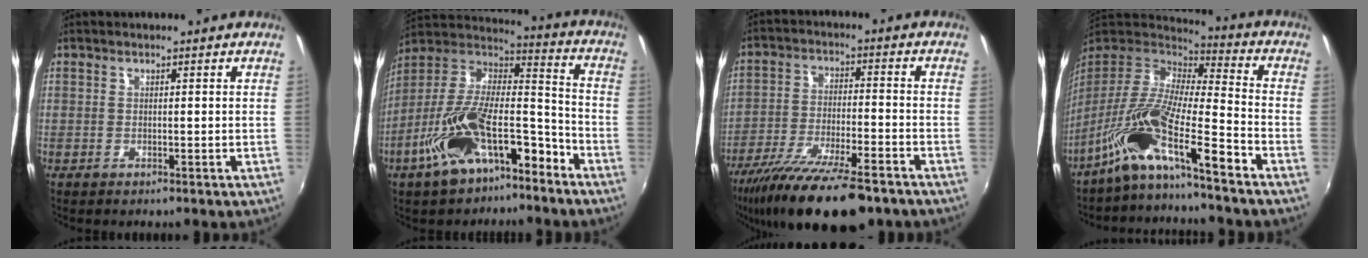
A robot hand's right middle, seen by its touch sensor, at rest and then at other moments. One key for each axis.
{"total": 18.9, "fx": -10.8, "fy": 8.0, "fz": 13.3, "tx": -0.232, "ty": 0.015, "tz": -0.191}
{"total": 19.0, "fx": -14.2, "fy": 4.6, "fz": 11.8, "tx": -0.229, "ty": -0.047, "tz": -0.236}
{"total": 15.0, "fx": -10.6, "fy": 1.2, "fz": 10.6, "tx": -0.199, "ty": -0.001, "tz": -0.216}